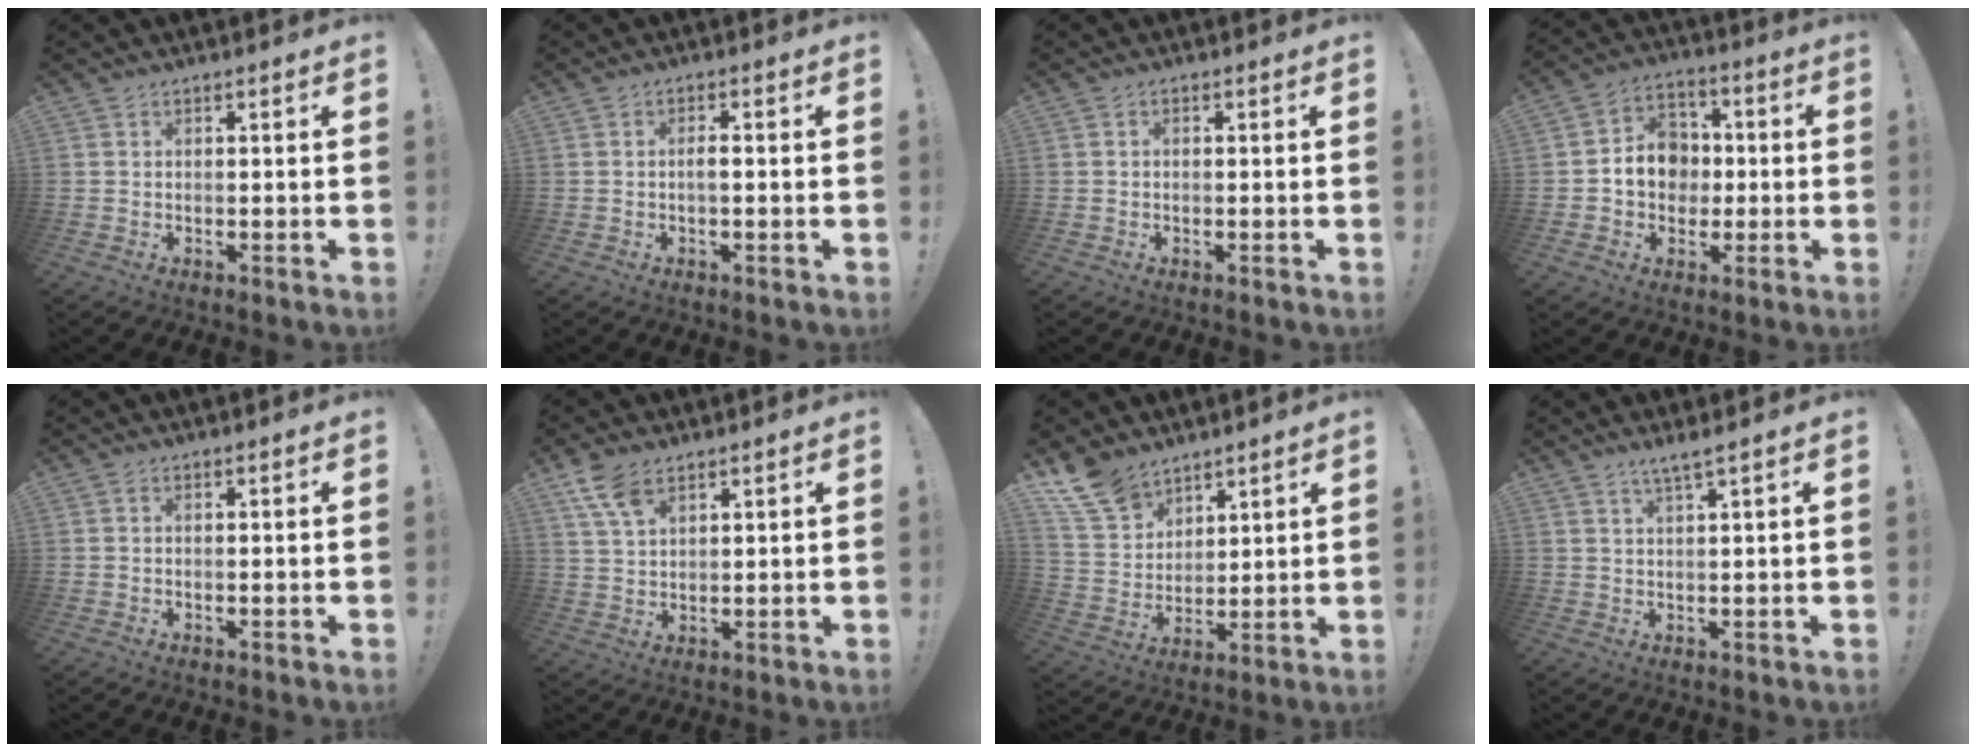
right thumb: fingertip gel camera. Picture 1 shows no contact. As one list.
[{"total": 2.4, "force": [-0.6, 0.6, 2.2], "torque": [-0.047, 0.008, -0.011]}, {"total": 0.6, "force": [-0.3, 0.3, 0.3], "torque": [-0.012, 0.004, -0.005]}, {"total": 11.3, "force": [-0.8, 9.9, 5.3], "torque": [-0.075, 0.018, -0.007]}, {"total": 0.0}, {"total": 7.5, "force": [4.7, 3.7, 4.5], "torque": [-0.088, -0.015, 0.090]}, {"total": 12.3, "force": [9.5, 6.9, 3.6], "torque": [-0.089, -0.058, 0.189]}, {"total": 3.0, "force": [2.1, -0.4, 2.0], "torque": [-0.039, -0.010, 0.035]}]